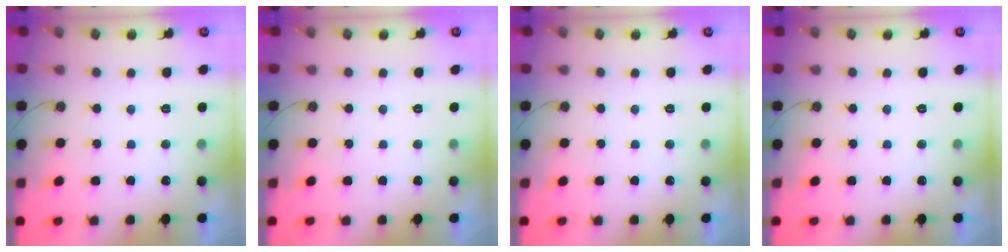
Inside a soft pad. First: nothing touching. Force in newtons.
{"total": 0.0}
{"total": 0.0}
{"total": 0.0}